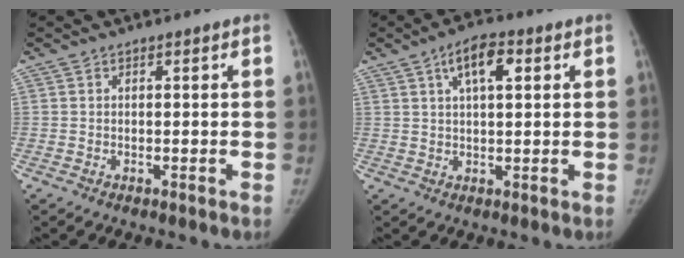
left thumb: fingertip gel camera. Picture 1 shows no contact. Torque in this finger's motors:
{"motor_torque": [0.11, 0.48, 0.69, -0.68, 0.18]}